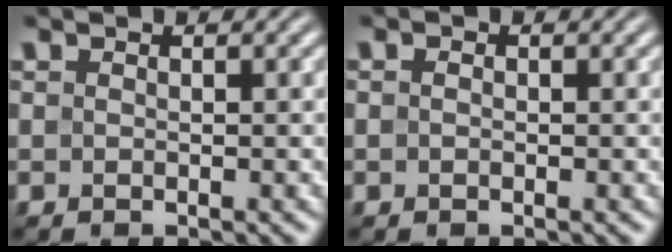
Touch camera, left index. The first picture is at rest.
{"total": 0.6, "force": [0.0, 0.4, 0.4], "torque": [-0.007, -0.002, 0.000]}